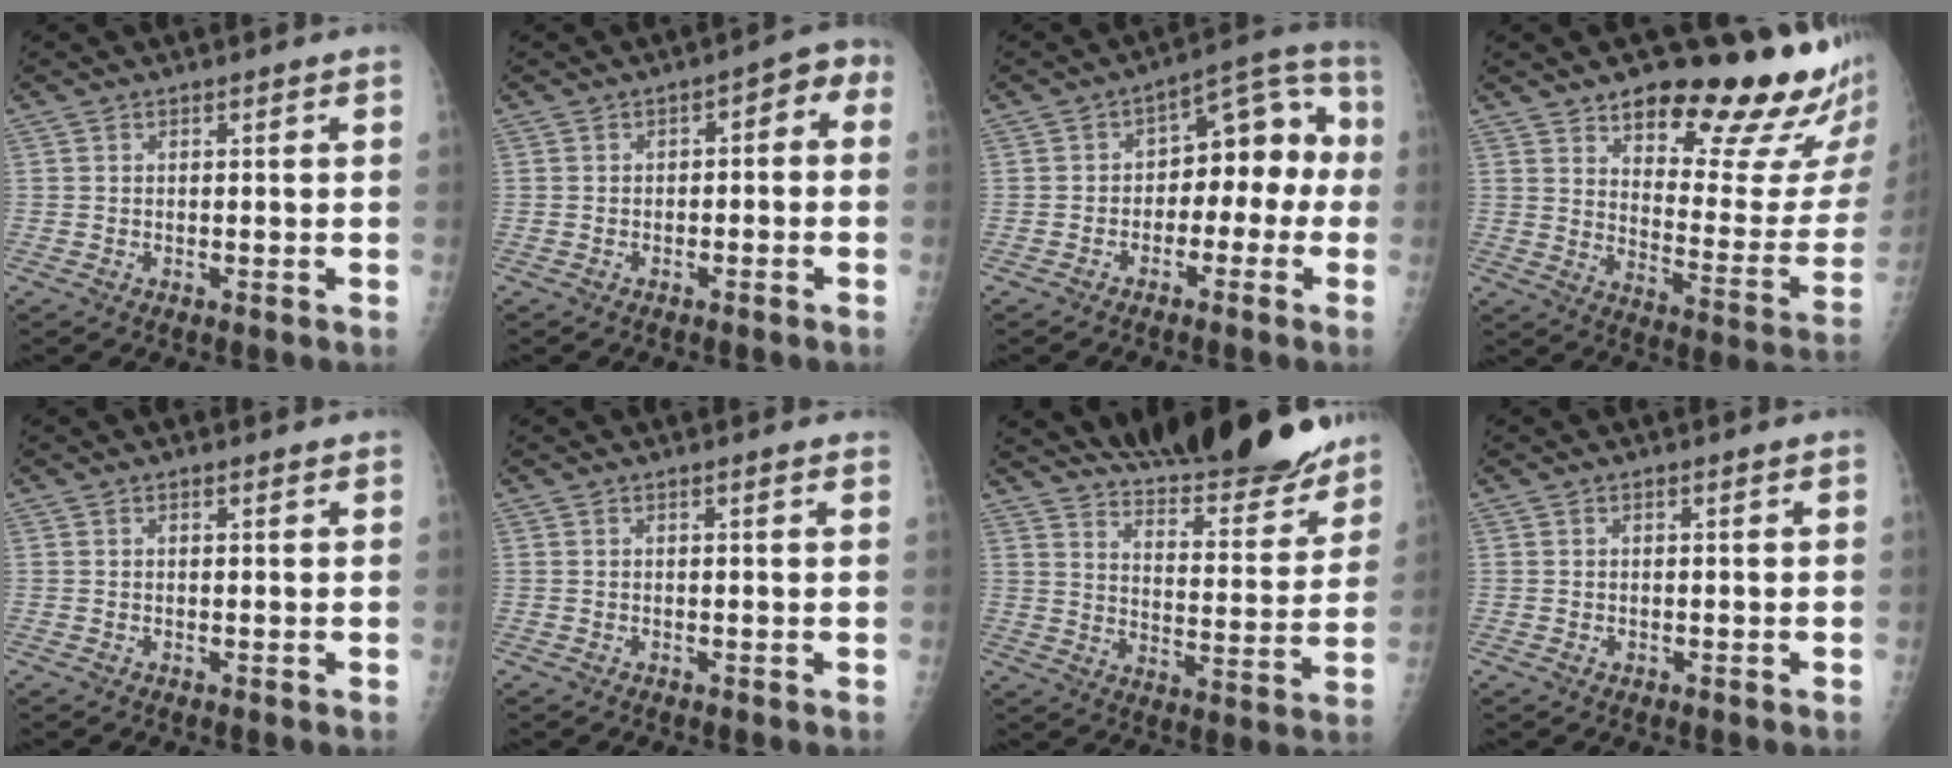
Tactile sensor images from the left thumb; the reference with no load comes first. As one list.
[{"total": 4.9, "force": [-1.1, 3.2, 3.6], "torque": [-0.020, 0.041, -0.024]}, {"total": 11.7, "force": [-1.7, 7.2, 9.0], "torque": [-0.072, 0.056, -0.036]}, {"total": 23.9, "force": [16.9, 7.5, 15.1], "torque": [-0.145, -0.107, 0.224]}, {"total": 0.6, "force": [0.4, 0.3, 0.3], "torque": [-0.005, -0.002, 0.005]}, {"total": 1.1, "force": [0.9, 0.1, 0.7], "torque": [-0.004, 0.003, 0.011]}, {"total": 22.5, "force": [20.0, 5.1, 8.9], "torque": [-0.097, -0.120, 0.282]}, {"total": 0.5, "force": [0.1, 0.5, 0.1], "torque": [0.011, 0.001, -0.001]}]